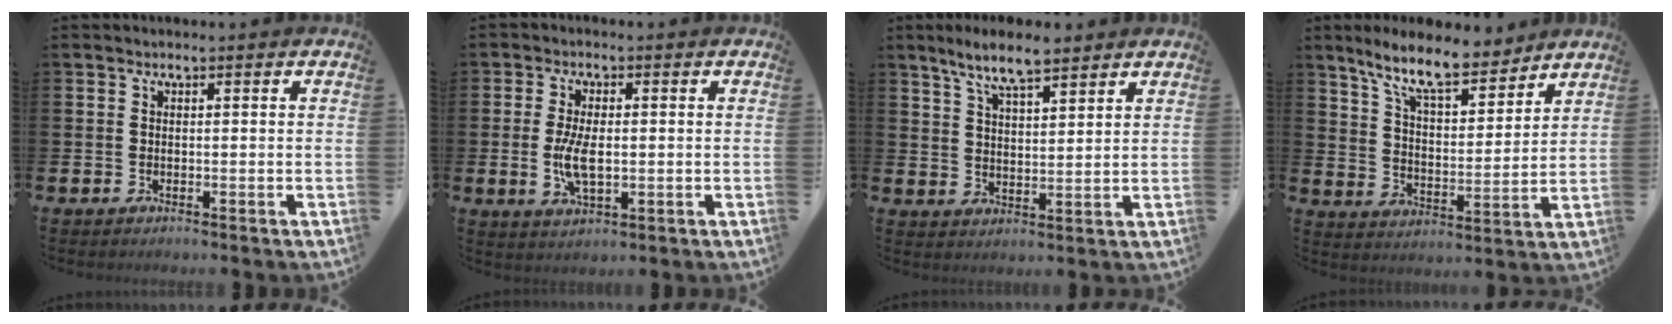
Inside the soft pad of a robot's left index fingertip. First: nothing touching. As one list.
[{"total": 5.5, "force": [-0.2, 2.6, 4.9], "torque": [-0.092, -0.003, -0.011]}, {"total": 7.2, "force": [6.2, 1.4, 3.2], "torque": [-0.077, -0.016, 0.112]}, {"total": 10.4, "force": [8.8, 2.7, 4.8], "torque": [-0.112, -0.044, 0.156]}]